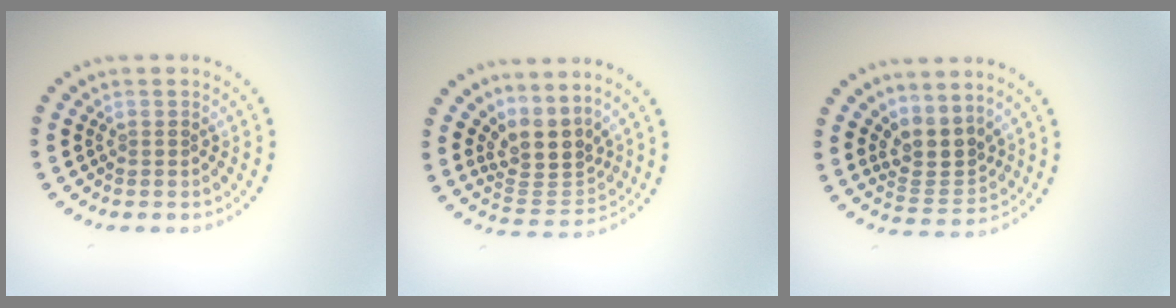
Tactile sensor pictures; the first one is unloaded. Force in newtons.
{"total": 3.9, "press": 2.8, "slide": 2.7}
{"total": 3.2, "press": 2.5, "slide": 2.0}